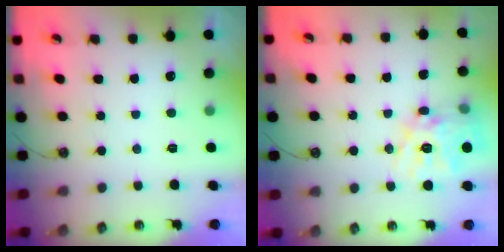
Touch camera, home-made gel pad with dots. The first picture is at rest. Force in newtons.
{"total": 16.2, "press": 16.2, "slide": 1.3}